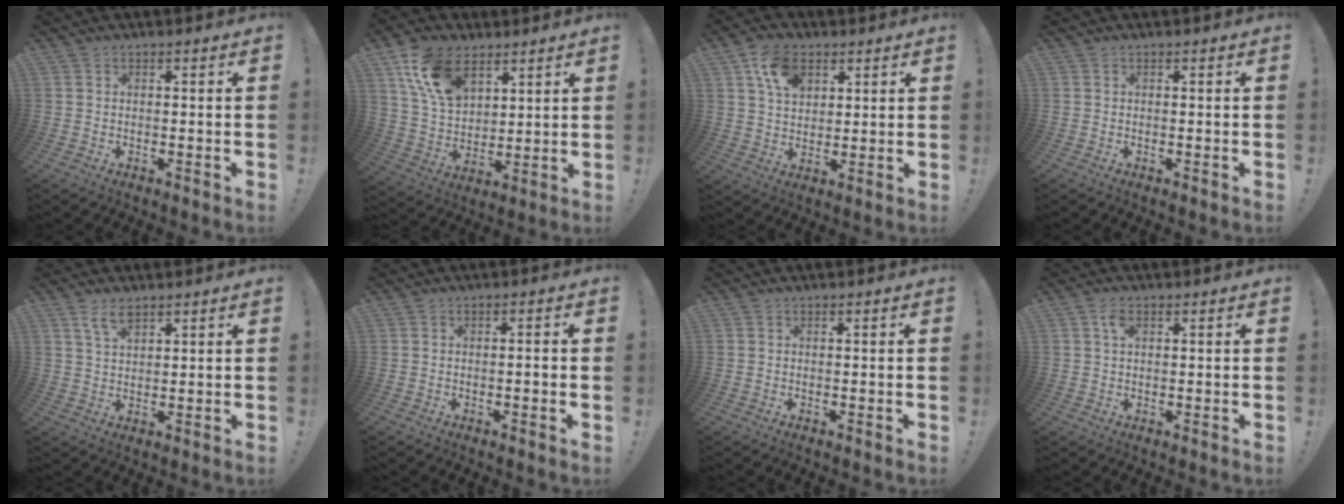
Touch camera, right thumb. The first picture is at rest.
{"total": 15.5, "force": [8.5, 9.7, 8.7], "torque": [-0.159, -0.026, 0.166]}
{"total": 10.9, "force": [5.4, 7.7, 5.5], "torque": [-0.087, -0.013, 0.102]}
{"total": 0.0}
{"total": 5.0, "force": [3.4, 2.1, 3.1], "torque": [-0.060, -0.011, 0.061]}
{"total": 1.7, "force": [-0.7, -0.3, 1.5], "torque": [-0.032, 0.003, -0.012]}
{"total": 0.0}
{"total": 2.9, "force": [1.2, 1.5, 2.2], "torque": [-0.039, 0.001, 0.020]}